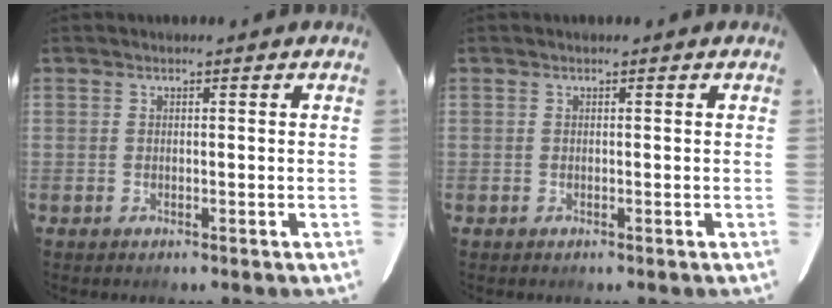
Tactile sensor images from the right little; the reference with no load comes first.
{"total": 0.0}